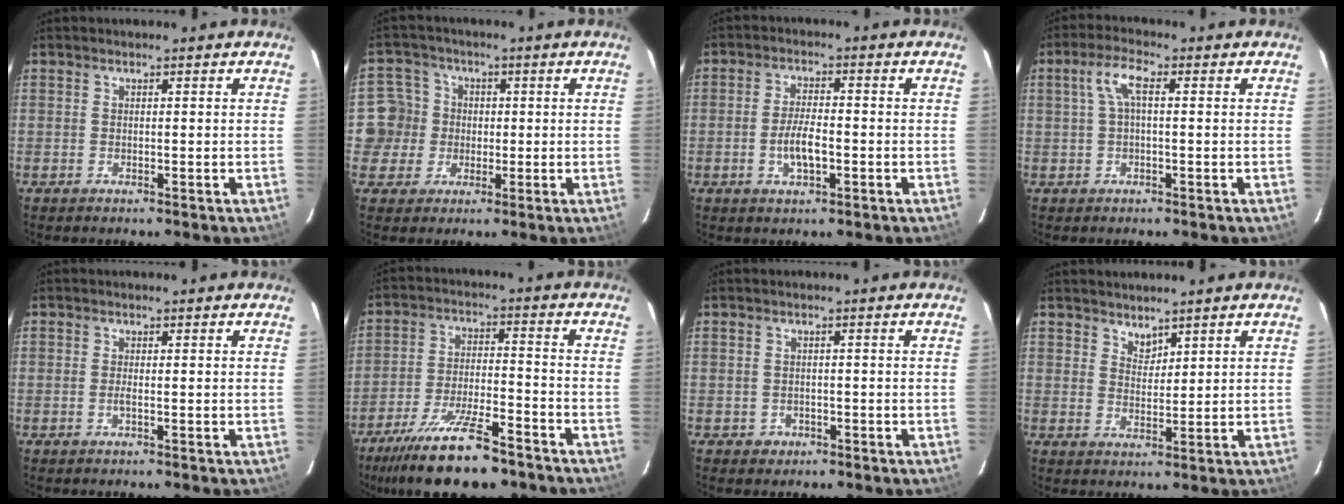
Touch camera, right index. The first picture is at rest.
{"total": 6.7, "force": [-0.3, 6.7, 0.8], "torque": [-0.015, 0.019, -0.011]}
{"total": 5.2, "force": [-1.6, 1.8, 4.6], "torque": [-0.093, 0.003, -0.027]}
{"total": 4.3, "force": [0.7, 1.2, 4.1], "torque": [-0.083, 0.012, 0.014]}
{"total": 0.7, "force": [-0.2, -0.1, 0.7], "torque": [-0.010, 0.001, -0.004]}
{"total": 16.3, "force": [-12.7, 4.0, 9.3], "torque": [-0.192, -0.019, -0.211]}
{"total": 2.2, "force": [-1.0, 1.9, 0.3], "torque": [-0.008, 0.002, -0.010]}
{"total": 2.6, "force": [2.3, 1.1, 0.6], "torque": [-0.005, 0.001, 0.043]}